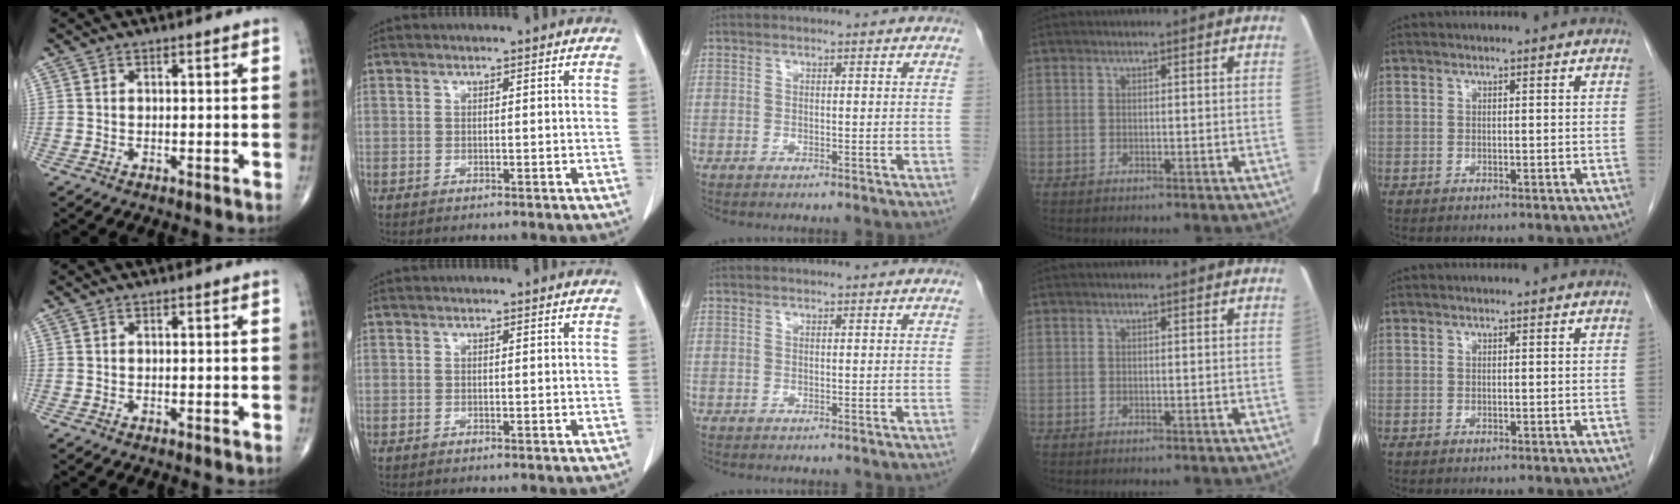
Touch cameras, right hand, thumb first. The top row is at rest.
{}